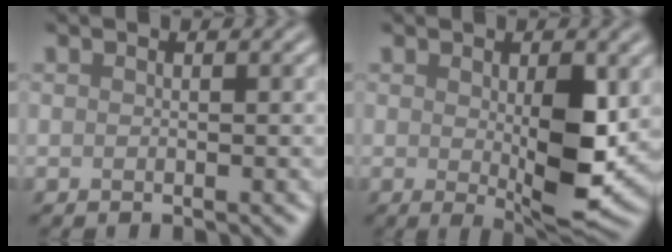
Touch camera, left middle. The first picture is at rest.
{"total": 5.9, "force": [-0.1, 1.6, 5.6], "torque": [-0.092, -0.015, 0.010]}